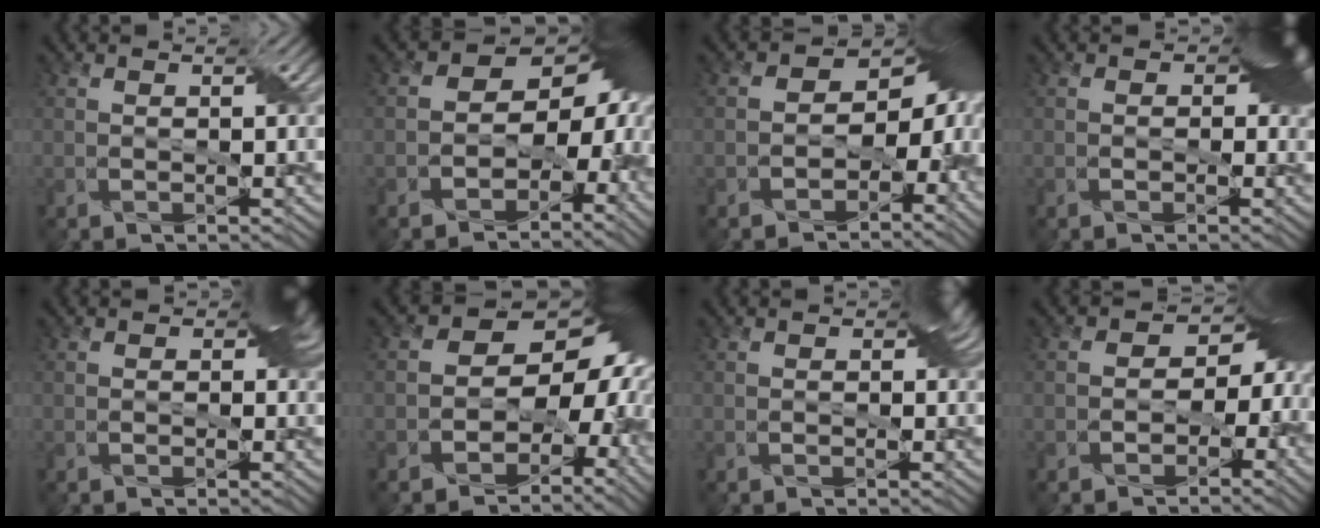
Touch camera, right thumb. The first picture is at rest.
{"total": 13.7, "force": [-2.1, 9.8, 9.4], "torque": [-0.096, -0.017, -0.035]}
{"total": 12.5, "force": [-2.6, 8.6, 8.8], "torque": [-0.082, -0.014, -0.035]}
{"total": 4.8, "force": [0.5, 3.4, 3.2], "torque": [-0.028, -0.003, 0.004]}
{"total": 3.1, "force": [0.4, 2.0, 2.3], "torque": [-0.023, -0.001, 0.003]}
{"total": 15.0, "force": [-2.0, 11.3, 9.7], "torque": [-0.105, -0.018, -0.040]}
{"total": 2.1, "force": [0.3, 1.4, 1.5], "torque": [-0.019, 0.000, 0.001]}
{"total": 8.8, "force": [-1.8, 6.7, 5.4], "torque": [-0.028, -0.011, -0.033]}